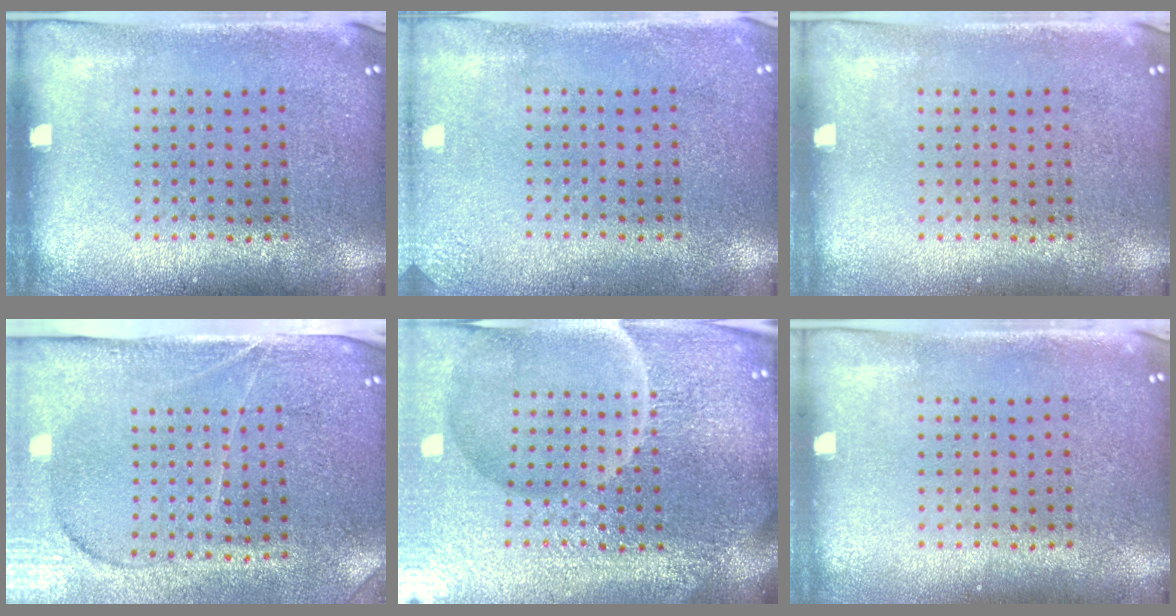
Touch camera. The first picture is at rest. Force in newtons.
{"total": 1.7, "press": 1.7, "slide": 0.2}
{"total": 0.0}
{"total": 4.0, "press": 3.5, "slide": 1.9}
{"total": 6.6, "press": 5.9, "slide": 3.0}
{"total": 0.0}